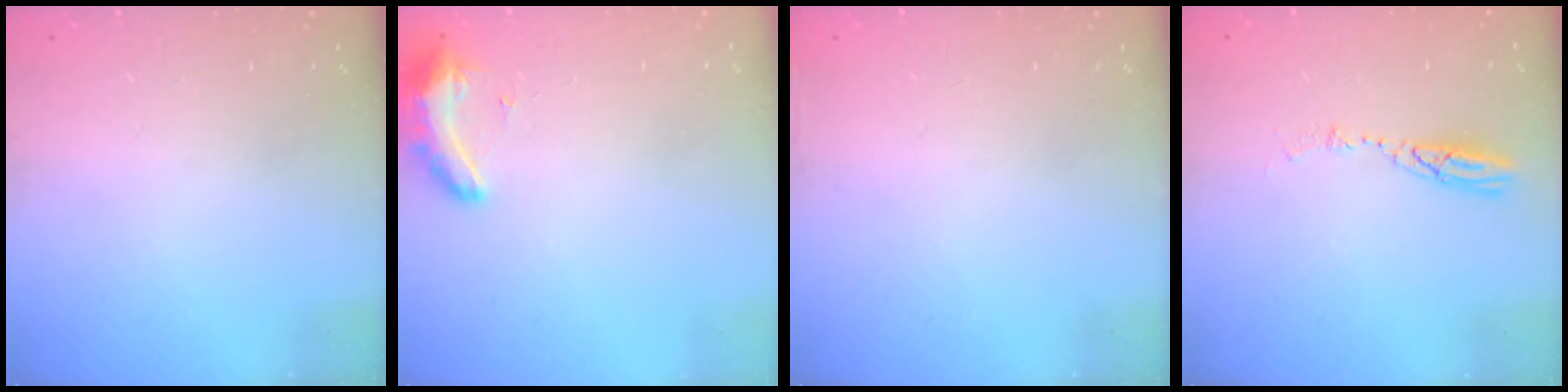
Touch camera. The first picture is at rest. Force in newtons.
{"total": 16.2, "press": 11.0, "slide": 11.9}
{"total": 3.5, "press": 3.1, "slide": 1.6}
{"total": 4.3, "press": 4.3, "slide": 0.4}